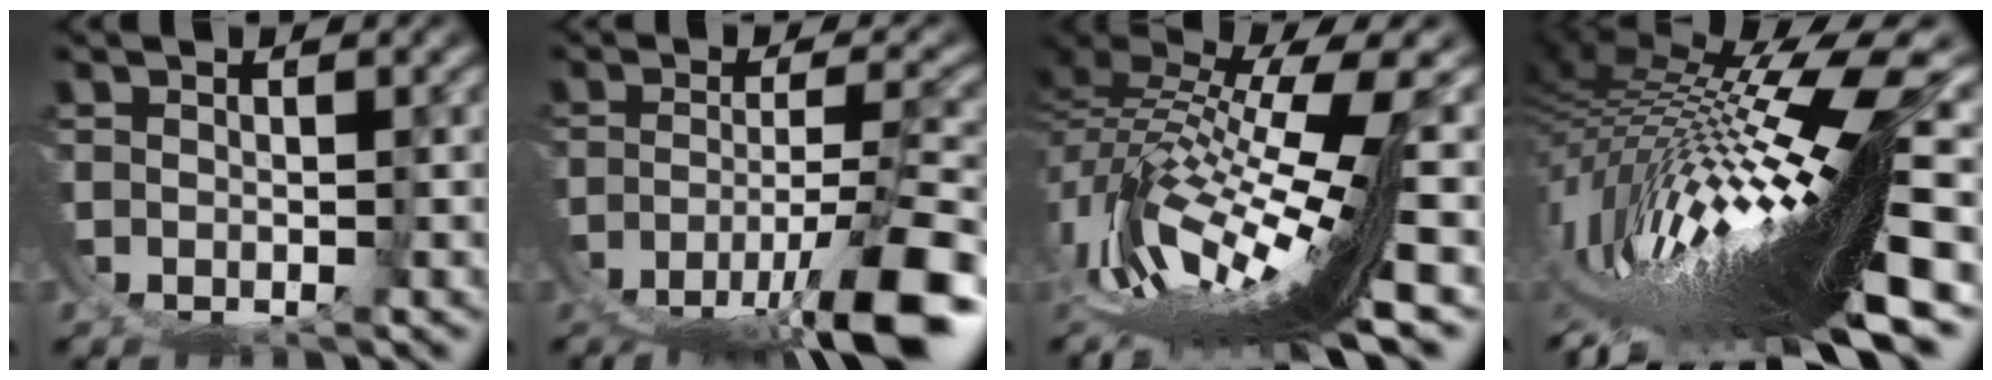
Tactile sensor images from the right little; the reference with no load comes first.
{"total": 8.1, "force": [-3.9, 2.2, 6.8], "torque": [-0.114, -0.027, -0.032]}
{"total": 13.7, "force": [-0.8, 5.2, 12.6], "torque": [-0.224, -0.019, 0.004]}
{"total": 18.9, "force": [-0.5, 5.2, 18.2], "torque": [-0.312, 0.001, 0.009]}